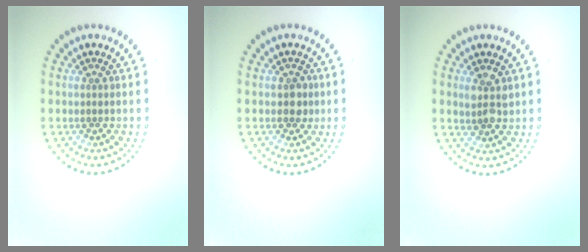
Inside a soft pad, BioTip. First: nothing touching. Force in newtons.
{"total": 1.5, "press": 1.4, "slide": 0.4}
{"total": 2.3, "press": 2.1, "slide": 0.8}